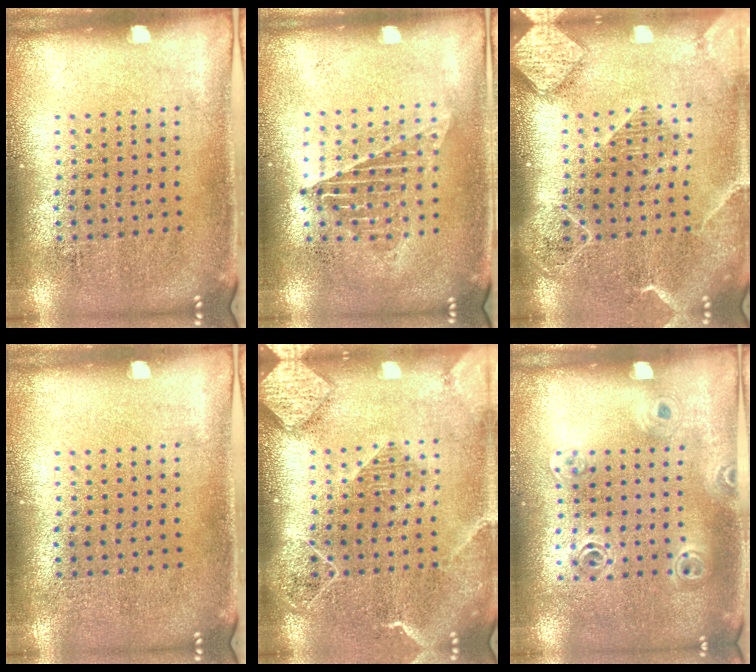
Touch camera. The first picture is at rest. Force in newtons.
{"total": 1.2, "press": 1.1, "slide": 0.4}
{"total": 2.1, "press": 1.9, "slide": 0.9}
{"total": 0.0}
{"total": 2.3, "press": 2.0, "slide": 1.1}
{"total": 1.1, "press": 1.1, "slide": 0.2}